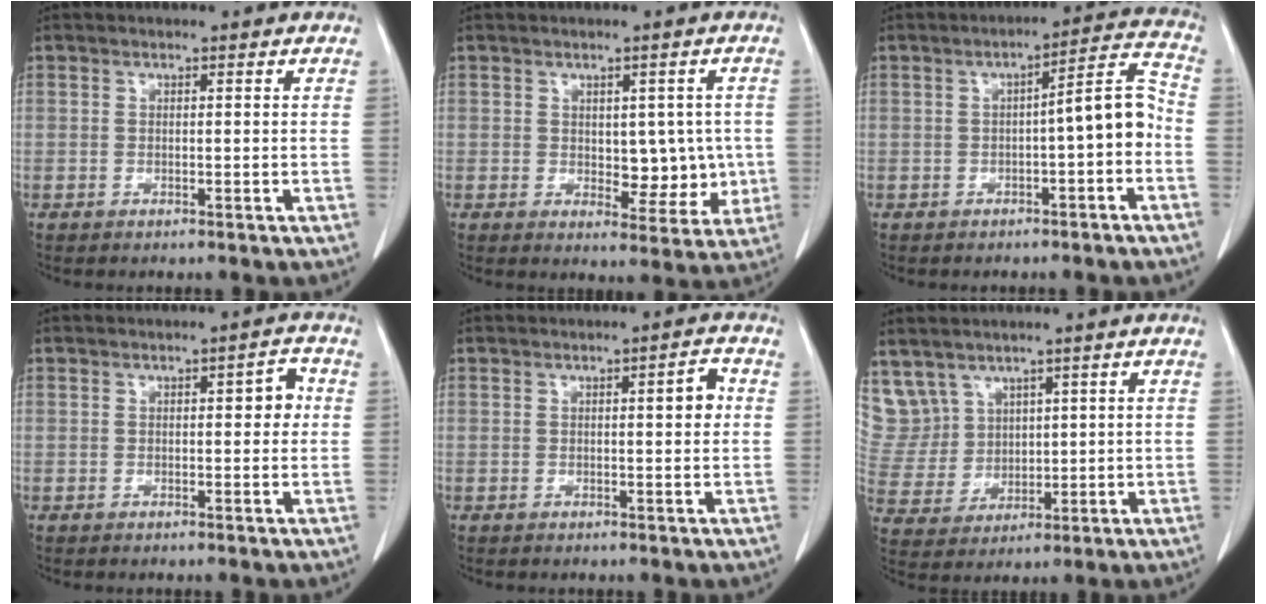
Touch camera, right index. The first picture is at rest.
{"total": 6.5, "force": [0.2, 3.9, 5.3], "torque": [-0.048, 0.007, 0.017]}
{"total": 7.1, "force": [-1.6, 1.1, 6.8], "torque": [-0.090, 0.030, -0.026]}
{"total": 3.1, "force": [0.4, 1.2, 2.8], "torque": [-0.032, 0.013, 0.002]}
{"total": 2.9, "force": [0.4, 0.6, 2.8], "torque": [-0.040, 0.004, 0.003]}
{"total": 10.4, "force": [6.1, 8.3, 1.1], "torque": [-0.048, 0.042, 0.155]}